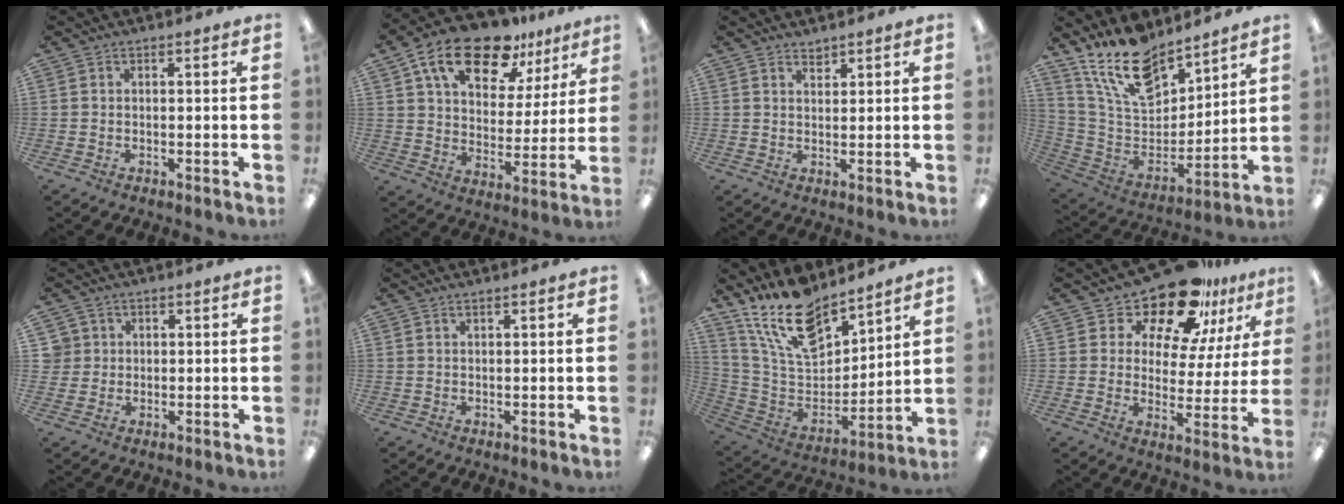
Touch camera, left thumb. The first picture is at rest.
{"total": 17.5, "force": [12.0, 8.8, 9.3], "torque": [-0.157, -0.062, 0.212]}
{"total": 1.8, "force": [1.7, 0.4, 0.1], "torque": [0.004, -0.008, 0.031]}
{"total": 18.6, "force": [14.1, 8.4, 8.7], "torque": [-0.180, -0.080, 0.258]}
{"total": 4.0, "force": [1.1, 3.8, 0.3], "torque": [-0.012, 0.005, 0.021]}
{"total": 0.6, "force": [0.5, 0.1, 0.3], "torque": [-0.007, 0.001, 0.009]}
{"total": 19.3, "force": [14.6, 8.6, 9.3], "torque": [-0.182, -0.088, 0.264]}
{"total": 16.9, "force": [14.0, 6.5, 6.9], "torque": [-0.126, -0.106, 0.243]}